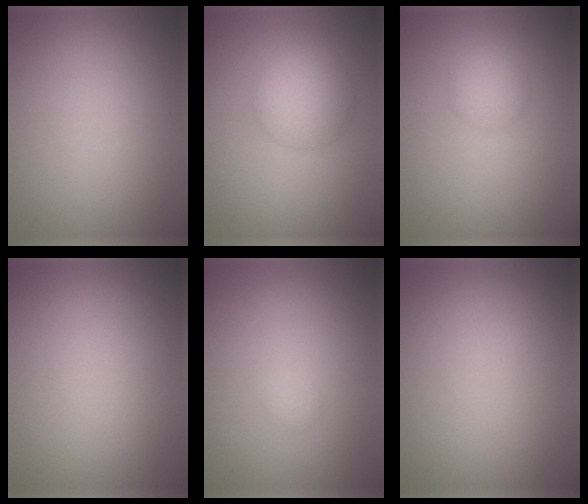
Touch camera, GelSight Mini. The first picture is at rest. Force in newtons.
{"total": 4.7, "press": 4.7, "slide": 0.2}
{"total": 2.2, "press": 2.2, "slide": 0.1}
{"total": 0.0}
{"total": 0.6, "press": 0.6, "slide": 0.0}
{"total": 0.0}